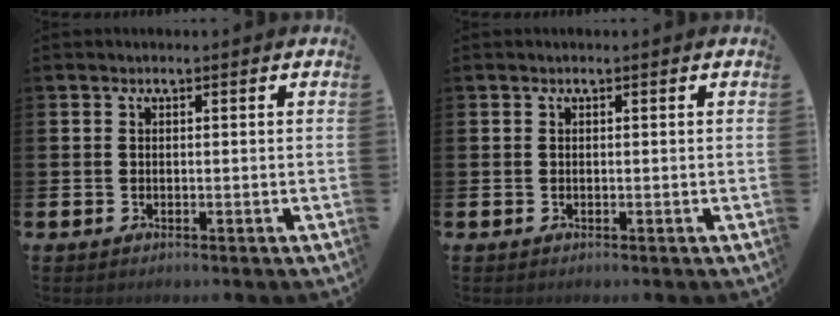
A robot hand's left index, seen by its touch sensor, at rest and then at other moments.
{"total": 0.0}